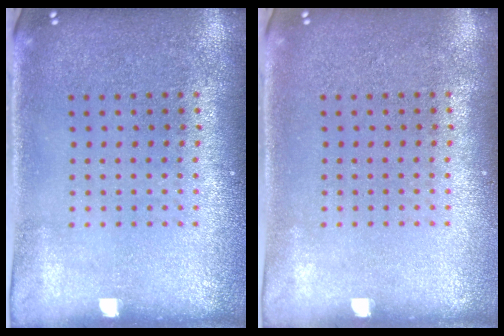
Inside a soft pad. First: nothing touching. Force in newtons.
{"total": 0.0}